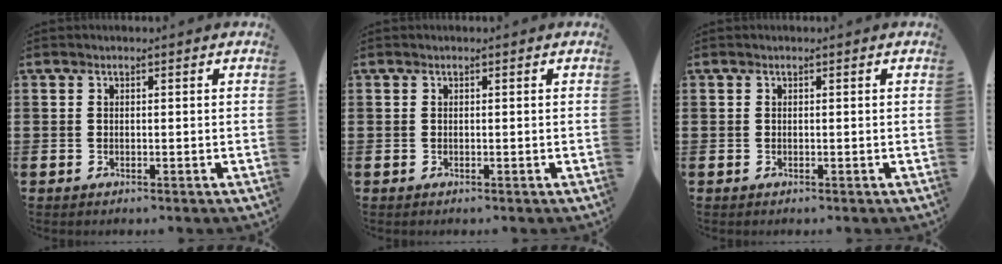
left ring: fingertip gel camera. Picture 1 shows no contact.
{"total": 0.0}
{"total": 0.0}